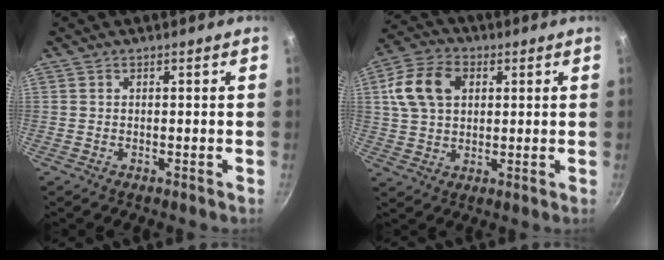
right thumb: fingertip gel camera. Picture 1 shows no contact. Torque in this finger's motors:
{"motor_torque": [-0.27, 0.38, 0.13, -0.09, 0.25]}